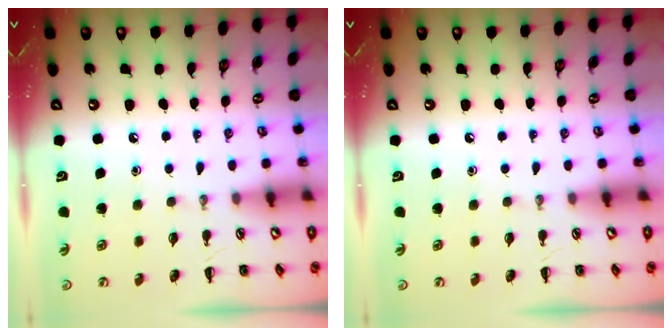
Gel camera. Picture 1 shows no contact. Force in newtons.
{"total": 0.0}